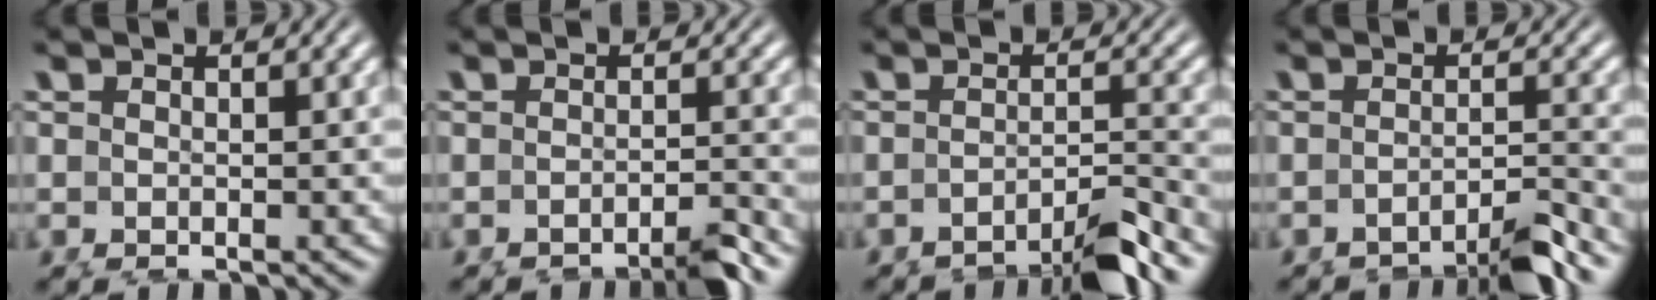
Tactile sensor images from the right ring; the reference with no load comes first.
{"total": 2.9, "force": [-2.4, -0.2, 1.5], "torque": [-0.012, 0.000, -0.039]}
{"total": 5.7, "force": [-4.6, 1.3, 3.0], "torque": [-0.029, -0.010, -0.069]}
{"total": 4.2, "force": [-3.6, 0.1, 2.0], "torque": [-0.012, -0.002, -0.057]}